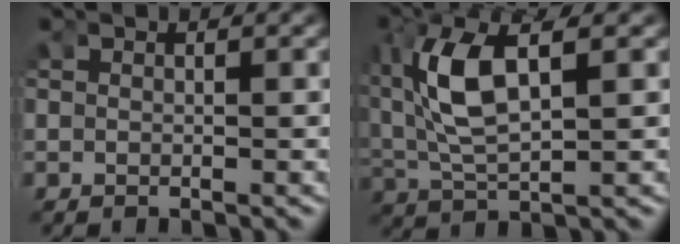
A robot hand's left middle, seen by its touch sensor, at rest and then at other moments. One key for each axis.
{"total": 6.6, "fx": 1.5, "fy": 3.1, "fz": 5.7, "tx": -0.143, "ty": -0.014, "tz": 0.044}